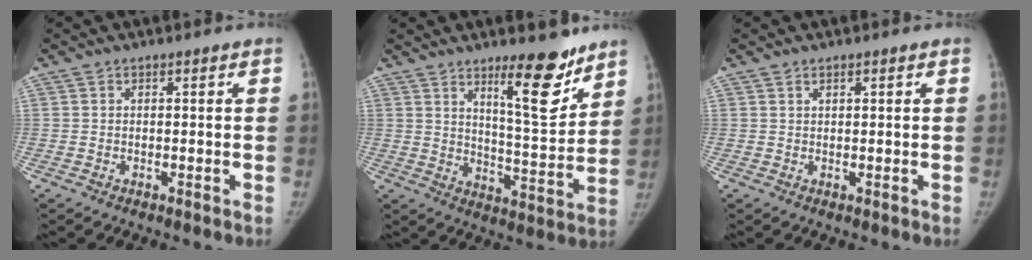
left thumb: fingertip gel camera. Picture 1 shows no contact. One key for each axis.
{"total": 13.2, "fx": 8.9, "fy": 3.3, "fz": 9.2, "tx": -0.107, "ty": -0.076, "tz": 0.144}
{"total": 0.8, "fx": 0.7, "fy": 0.2, "fz": 0.5, "tx": -0.004, "ty": -0.003, "tz": 0.012}